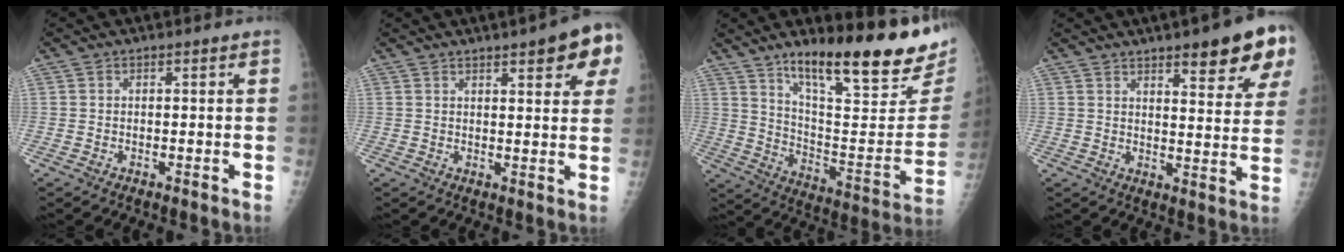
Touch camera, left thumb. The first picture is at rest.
{"total": 9.4, "force": [4.8, 2.5, 7.6], "torque": [-0.070, -0.011, 0.053]}
{"total": 26.5, "force": [17.8, 5.9, 18.8], "torque": [-0.248, -0.087, 0.278]}
{"total": 13.7, "force": [8.0, 3.4, 10.6], "torque": [-0.108, -0.036, 0.104]}